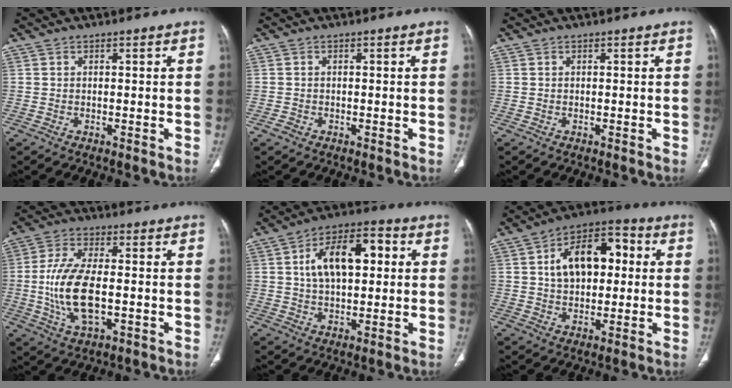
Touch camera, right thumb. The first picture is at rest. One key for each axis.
{"total": 0.8, "fx": -0.5, "fy": 0.6, "fz": 0.3, "tx": -0.005, "ty": 0.002, "tz": -0.012}
{"total": 0.0}
{"total": 13.7, "fx": -1.5, "fy": 6.5, "fz": 12.0, "tx": -0.245, "ty": 0.007, "tz": -0.027}
{"total": 13.9, "fx": 2.8, "fy": 7.5, "fz": 11.4, "tx": -0.173, "ty": 0.021, "tz": 0.042}
{"total": 14.9, "fx": 2.6, "fy": 9.1, "fz": 11.5, "tx": -0.154, "ty": 0.025, "tz": 0.036}